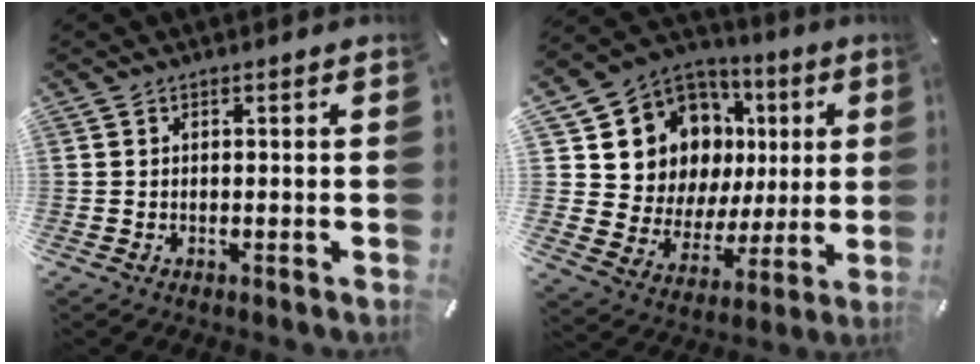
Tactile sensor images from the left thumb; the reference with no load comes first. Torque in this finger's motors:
{"motor_torque": [1.09, 1.06, 0.47, -0.17, 0.11]}